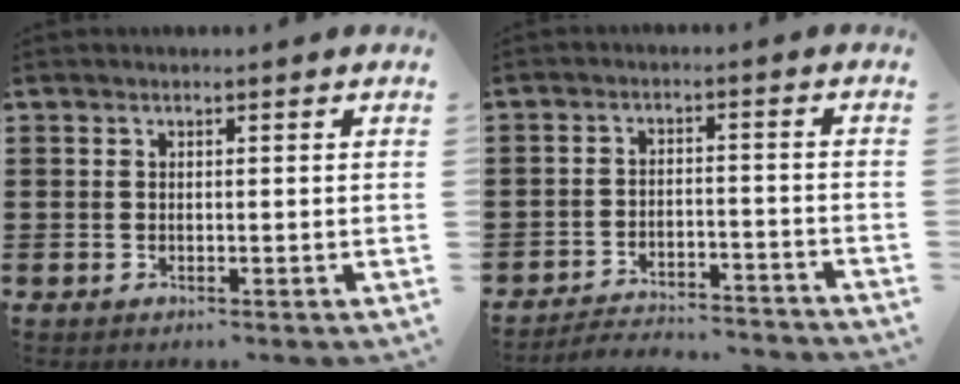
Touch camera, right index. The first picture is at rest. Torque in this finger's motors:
{"motor_torque": [1.42, 0.71, 0.00, -0.10]}